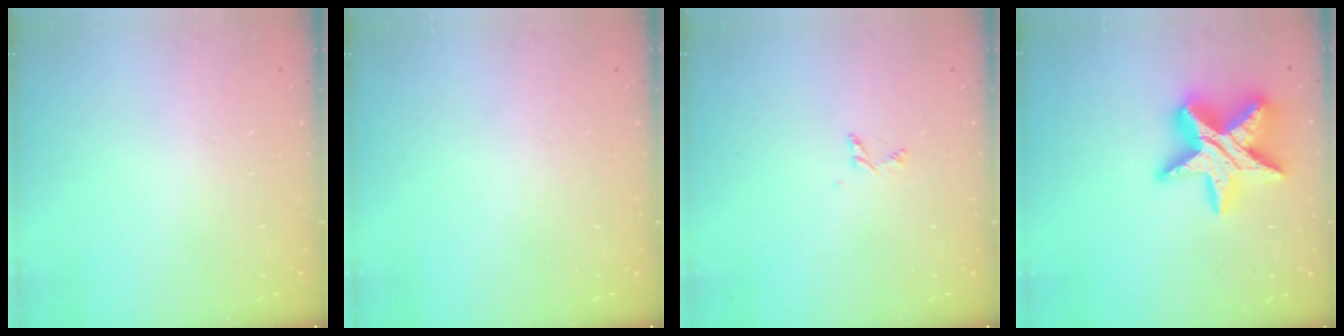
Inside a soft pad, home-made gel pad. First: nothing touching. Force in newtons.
{"total": 0.0}
{"total": 2.8, "press": 2.8, "slide": 0.2}
{"total": 19.7, "press": 19.6, "slide": 1.8}